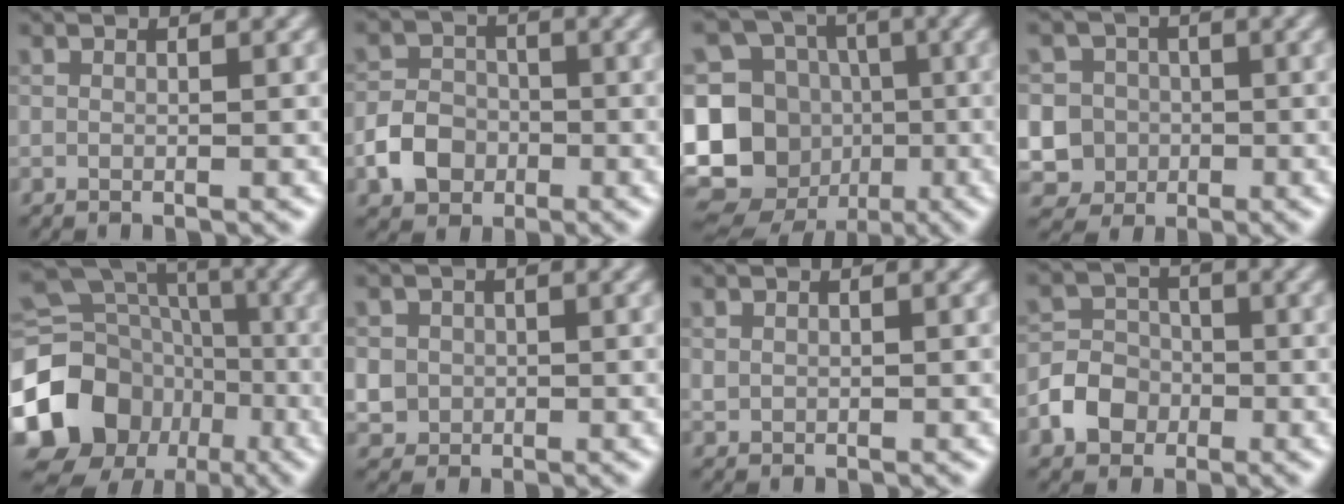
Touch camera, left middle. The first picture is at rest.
{"total": 3.9, "force": [-1.5, 3.1, 1.7], "torque": [-0.031, 0.003, -0.033]}
{"total": 15.9, "force": [-4.4, 14.4, 5.0], "torque": [-0.144, -0.010, -0.081]}
{"total": 8.2, "force": [-1.5, 7.9, 2.0], "torque": [-0.041, 0.011, -0.055]}
{"total": 16.7, "force": [-6.0, 14.3, 6.3], "torque": [-0.149, -0.020, -0.112]}
{"total": 2.7, "force": [0.0, 2.7, 0.6], "torque": [-0.005, 0.004, -0.002]}
{"total": 0.6, "force": [0.2, 0.5, 0.2], "torque": [-0.001, -0.003, 0.008]}
{"total": 4.1, "force": [-1.7, 3.5, 1.5], "torque": [-0.012, 0.002, -0.045]}